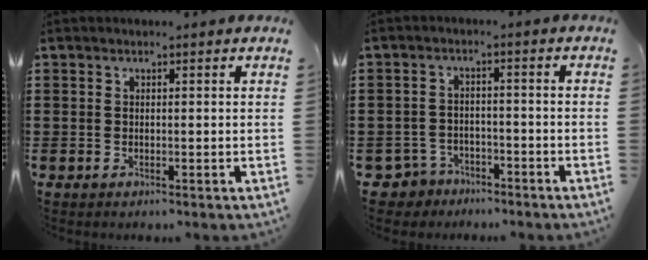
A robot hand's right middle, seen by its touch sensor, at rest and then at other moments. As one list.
[{"total": 3.3, "force": [-3.0, 1.3, 0.2], "torque": [-0.027, -0.004, -0.069]}]